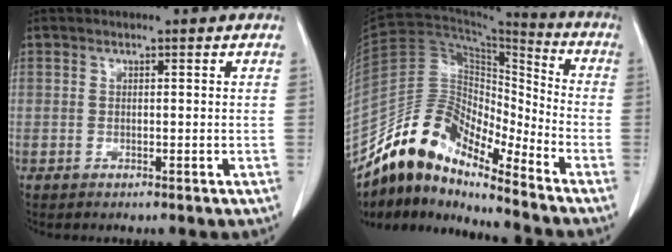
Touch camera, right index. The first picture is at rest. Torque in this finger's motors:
{"motor_torque": [0.00, -0.11, 0.31, -0.01]}